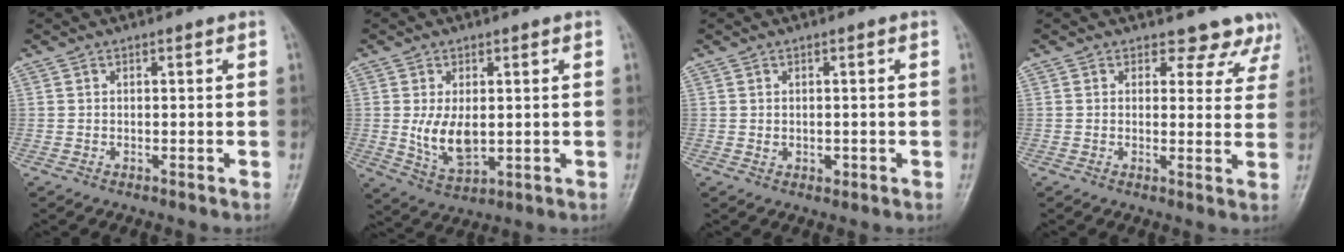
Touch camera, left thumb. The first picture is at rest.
{"total": 7.3, "force": [0.2, 4.2, 6.0], "torque": [-0.101, -0.014, 0.016]}
{"total": 1.6, "force": [-0.3, 1.2, 0.9], "torque": [-0.008, 0.004, -0.001]}
{"total": 6.6, "force": [5.6, 3.5, 0.3], "torque": [0.041, -0.028, 0.041]}